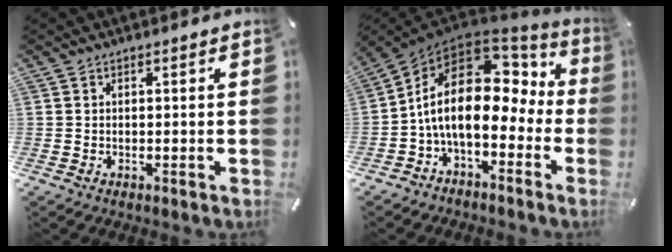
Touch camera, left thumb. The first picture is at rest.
{"total": 15.9, "force": [1.1, 9.0, 13.1], "torque": [-0.259, -0.021, 0.016]}